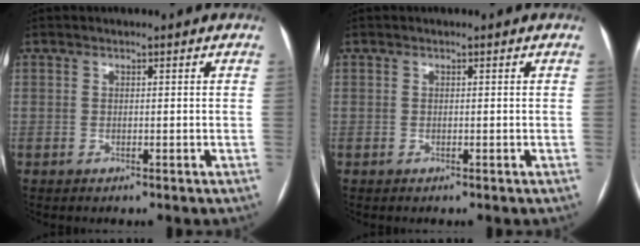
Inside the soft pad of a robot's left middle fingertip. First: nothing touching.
{"total": 0.0}